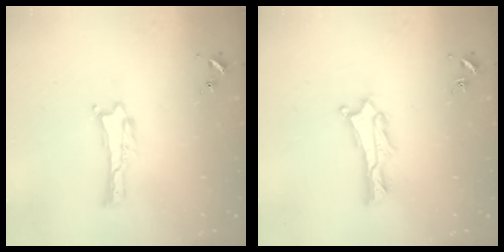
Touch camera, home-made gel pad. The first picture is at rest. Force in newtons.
{"total": 1.1, "press": 1.1, "slide": 0.2}